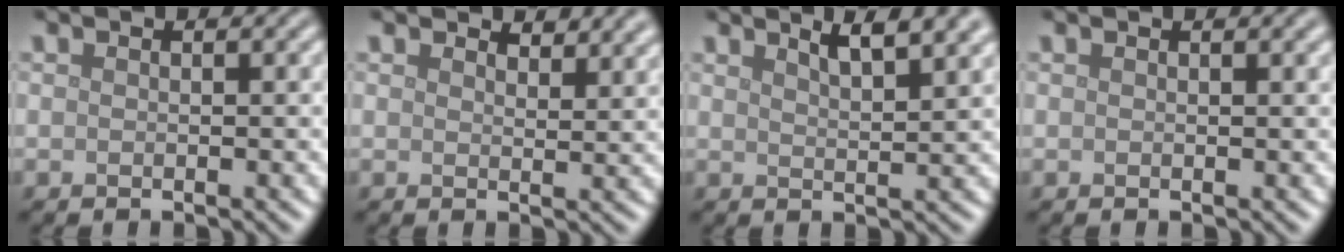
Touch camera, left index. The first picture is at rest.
{"total": 2.8, "force": [2.7, 0.6, 0.8], "torque": [-0.016, 0.001, 0.037]}
{"total": 4.5, "force": [3.1, 1.1, 3.0], "torque": [-0.027, 0.022, 0.032]}
{"total": 1.1, "force": [0.7, 0.3, 0.8], "torque": [-0.005, 0.006, 0.010]}